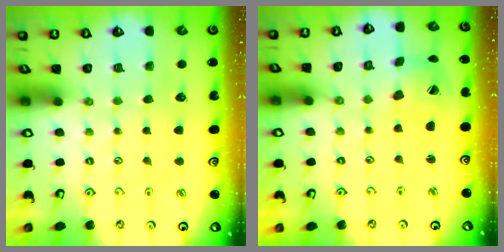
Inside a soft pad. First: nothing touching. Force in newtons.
{"total": 6.4, "press": 6.4, "slide": 0.6}